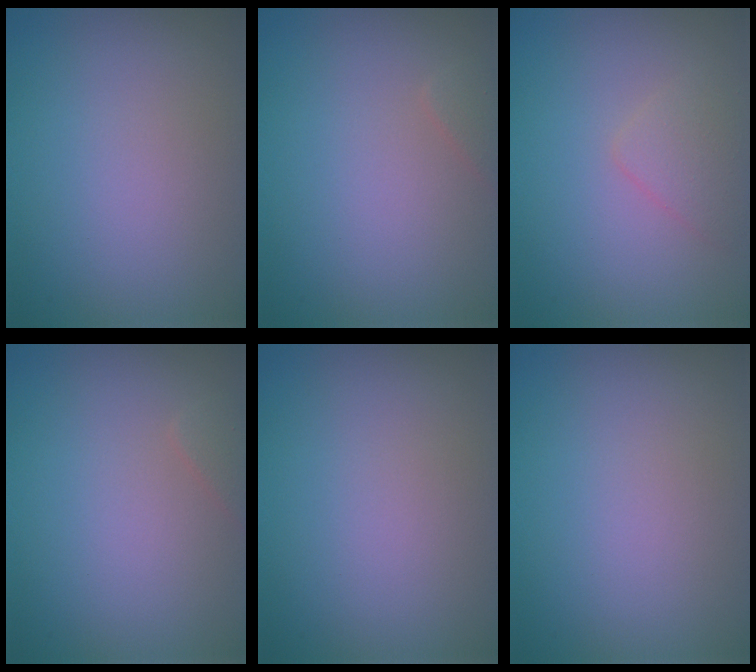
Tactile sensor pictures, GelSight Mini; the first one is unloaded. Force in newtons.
{"total": 0.8, "press": 0.8, "slide": 0.0}
{"total": 1.7, "press": 1.7, "slide": 0.0}
{"total": 0.8, "press": 0.8, "slide": 0.0}
{"total": 0.0}
{"total": 0.0}